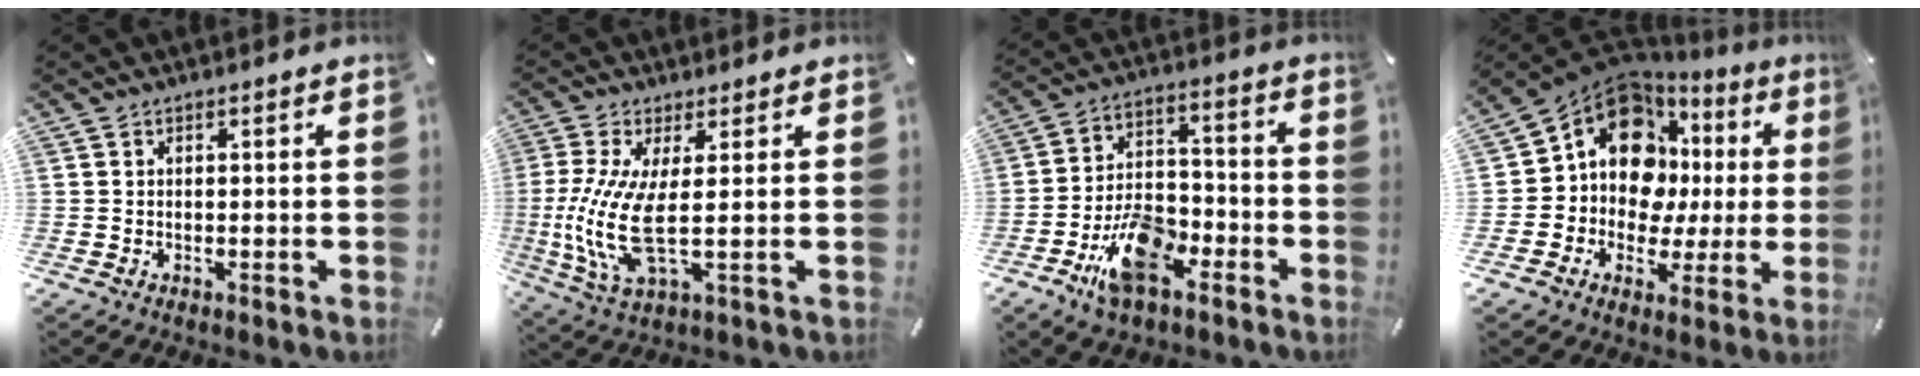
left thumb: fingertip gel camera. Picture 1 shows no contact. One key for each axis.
{"total": 12.6, "fx": 0.4, "fy": 3.1, "fz": 12.2, "tx": -0.279, "ty": -0.037, "tz": 0.002}
{"total": 14.2, "fx": -7.5, "fy": 7.8, "fz": 9.1, "tx": -0.171, "ty": 0.045, "tz": -0.130}
{"total": 14.4, "fx": 3.8, "fy": 11.6, "fz": 7.6, "tx": -0.146, "ty": -0.048, "tz": 0.067}